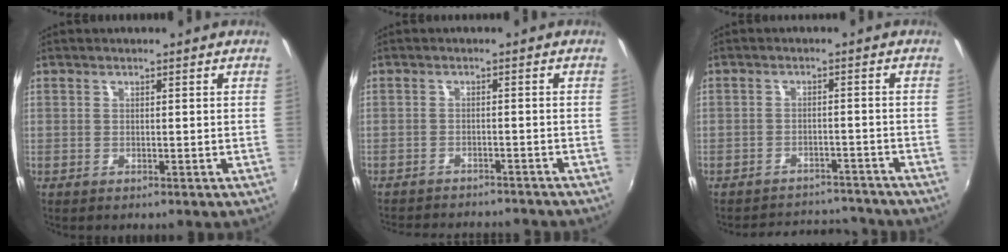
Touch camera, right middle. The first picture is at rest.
{"total": 11.1, "force": [-10.1, 2.7, 3.8], "torque": [-0.087, -0.015, -0.141]}
{"total": 10.0, "force": [-9.1, 3.9, 1.8], "torque": [-0.048, 0.028, -0.113]}